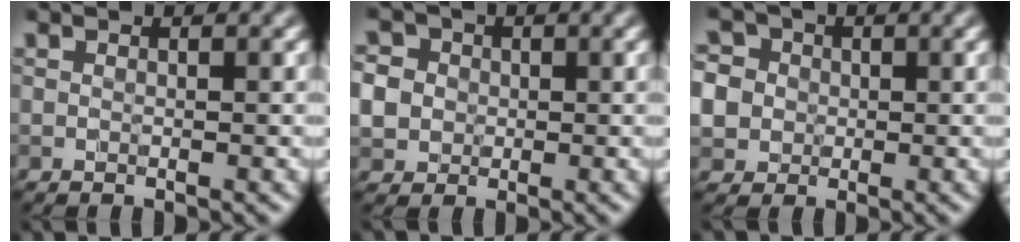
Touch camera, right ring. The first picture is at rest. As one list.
[{"total": 4.6, "force": [0.0, 4.3, 1.6], "torque": [-0.032, 0.019, -0.016]}, {"total": 6.4, "force": [0.0, 6.0, 2.2], "torque": [-0.049, 0.027, -0.026]}]